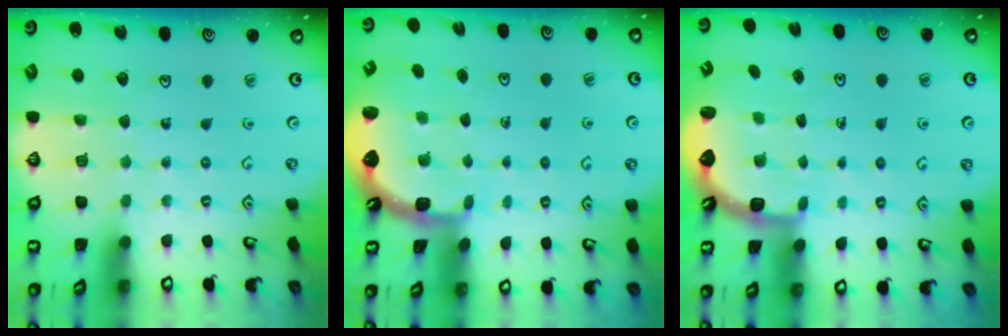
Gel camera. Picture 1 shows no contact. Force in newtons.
{"total": 2.4, "press": 1.7, "slide": 1.6}
{"total": 2.5, "press": 2.1, "slide": 1.3}